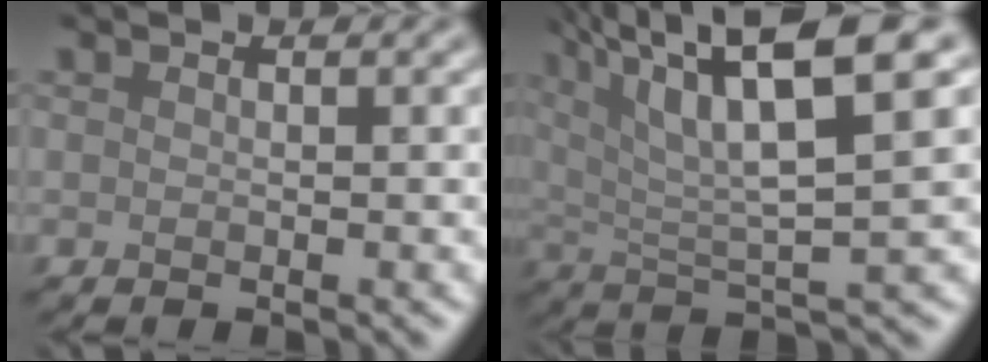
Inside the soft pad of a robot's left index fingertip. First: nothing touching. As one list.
[{"total": 10.7, "force": [5.5, 2.3, 8.9], "torque": [-0.142, 0.018, 0.094]}]